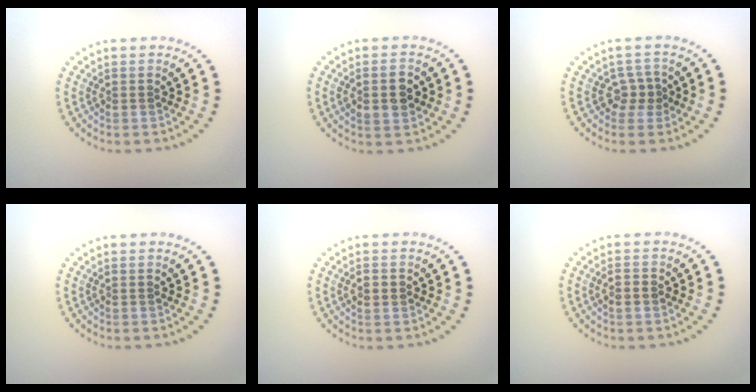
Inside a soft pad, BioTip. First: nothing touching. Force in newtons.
{"total": 2.8, "press": 2.8, "slide": 0.4}
{"total": 1.8, "press": 1.6, "slide": 0.9}
{"total": 0.0}
{"total": 1.5, "press": 1.5, "slide": 0.1}
{"total": 0.9, "press": 0.9, "slide": 0.2}